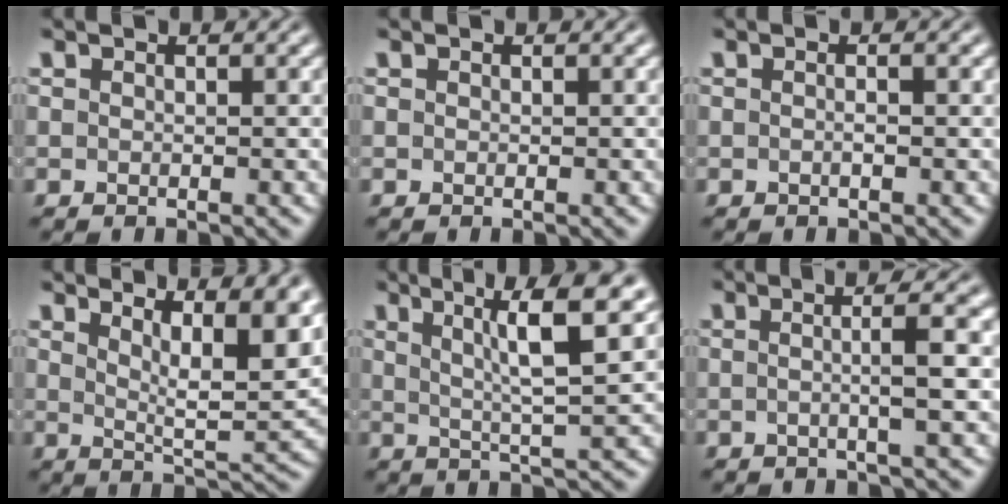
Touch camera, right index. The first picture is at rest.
{"total": 0.0}
{"total": 0.8, "force": [-0.4, -0.2, 0.7], "torque": [-0.014, 0.001, -0.006]}
{"total": 6.5, "force": [2.4, 1.5, 5.9], "torque": [-0.074, -0.012, 0.040]}
{"total": 6.7, "force": [3.0, 0.2, 6.0], "torque": [-0.078, 0.009, 0.048]}
{"total": 3.3, "force": [-0.1, -0.8, 3.2], "torque": [-0.049, 0.004, -0.002]}